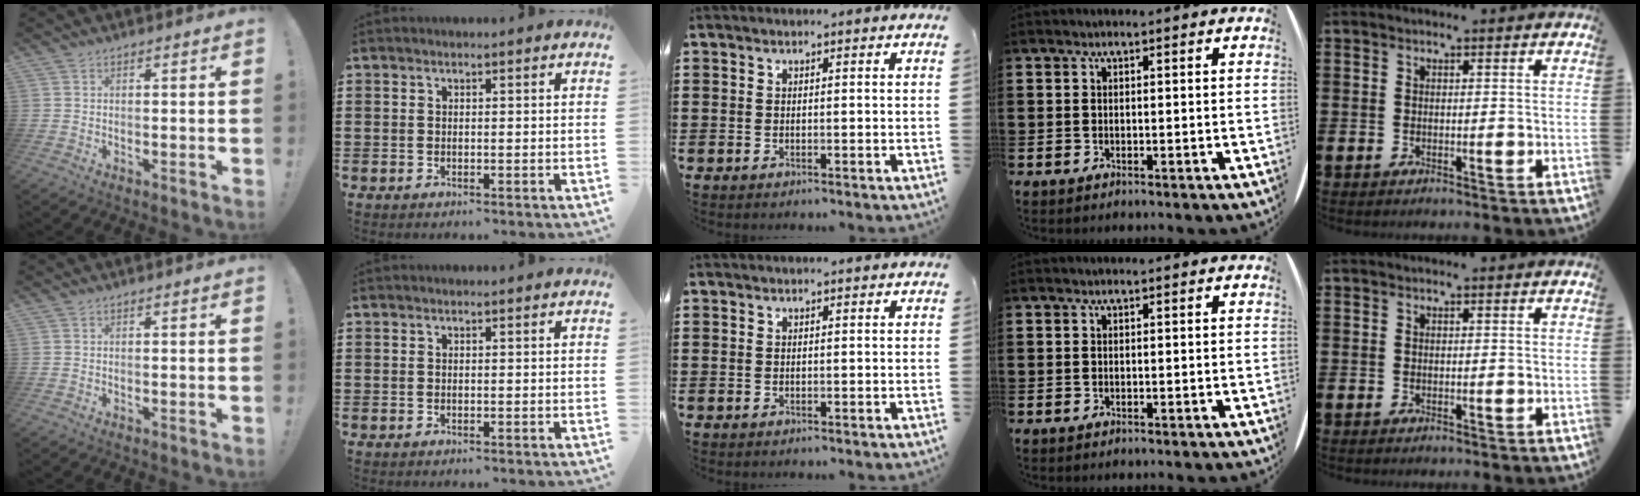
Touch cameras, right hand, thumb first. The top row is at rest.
{}